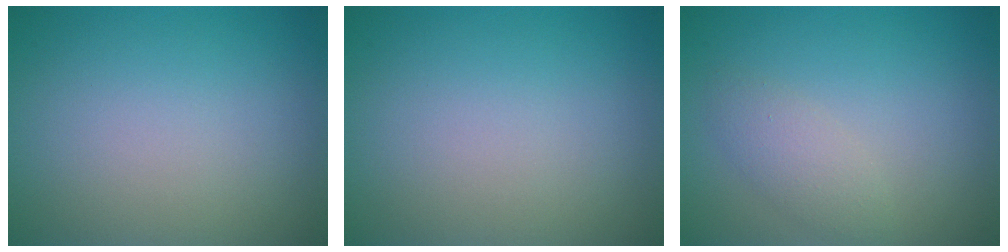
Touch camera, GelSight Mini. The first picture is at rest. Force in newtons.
{"total": 0.0}
{"total": 1.9, "press": 1.9, "slide": 0.0}